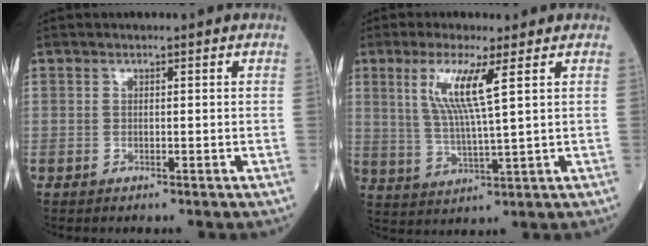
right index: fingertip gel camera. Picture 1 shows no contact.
{"total": 7.9, "force": [3.0, -0.3, 7.3], "torque": [-0.152, -0.006, 0.064]}